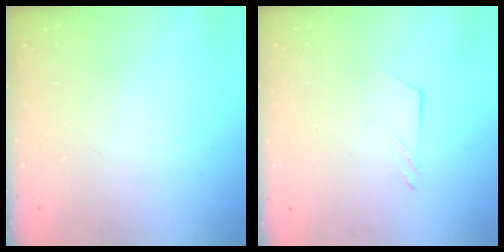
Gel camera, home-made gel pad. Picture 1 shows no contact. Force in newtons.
{"total": 3.5, "press": 3.4, "slide": 0.4}